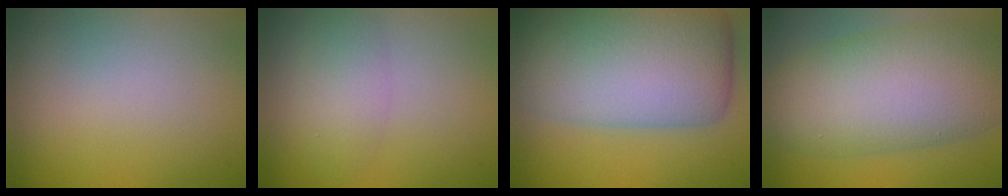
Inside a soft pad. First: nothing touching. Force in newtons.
{"total": 2.7, "press": 2.7, "slide": 0.1}
{"total": 12.8, "press": 12.8, "slide": 0.5}
{"total": 10.7, "press": 10.7, "slide": 0.5}